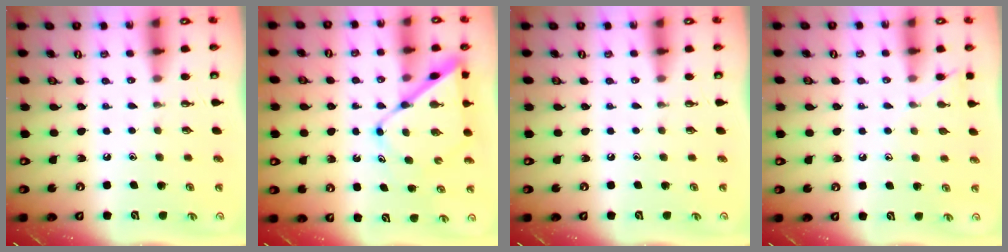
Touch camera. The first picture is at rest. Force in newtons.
{"total": 10.1, "press": 10.1, "slide": 1.0}
{"total": 0.0}
{"total": 5.5, "press": 5.5, "slide": 0.6}